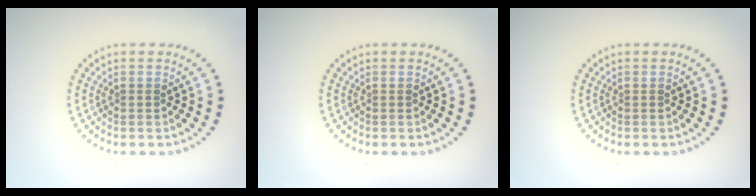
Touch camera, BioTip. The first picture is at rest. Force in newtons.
{"total": 0.0}
{"total": 0.0}